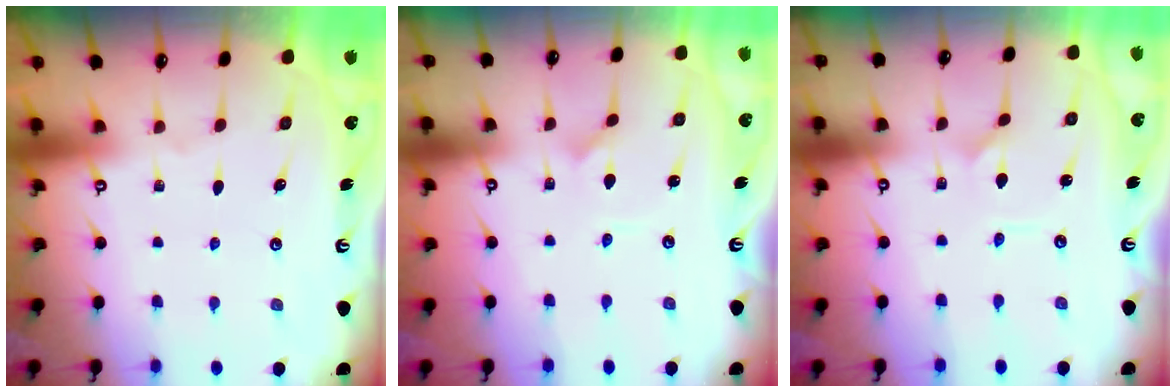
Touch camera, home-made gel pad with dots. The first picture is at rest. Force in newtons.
{"total": 1.1, "press": 1.1, "slide": 0.1}
{"total": 1.0, "press": 1.0, "slide": 0.0}